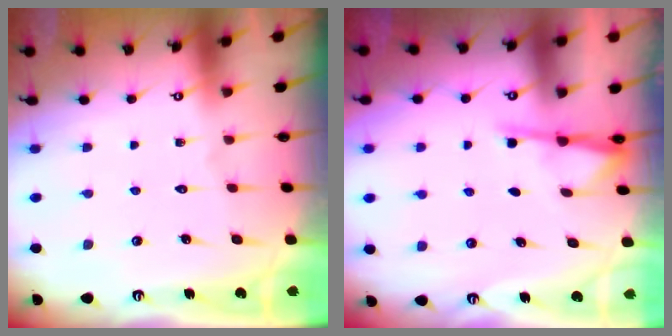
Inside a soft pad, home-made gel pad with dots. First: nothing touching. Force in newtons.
{"total": 2.8, "press": 2.7, "slide": 0.5}